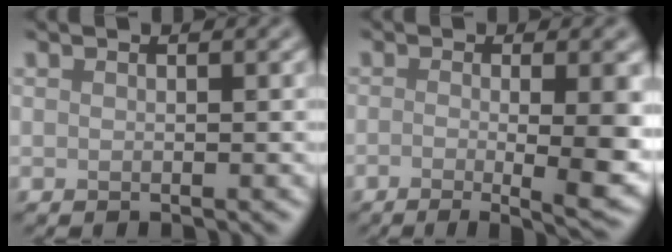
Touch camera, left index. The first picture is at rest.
{"total": 8.7, "force": [-1.5, 2.7, 8.2], "torque": [-0.098, -0.006, -0.020]}